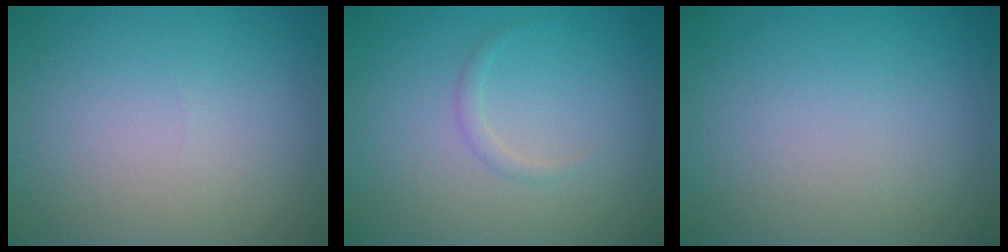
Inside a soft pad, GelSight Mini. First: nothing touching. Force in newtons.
{"total": 0.8, "press": 0.8, "slide": 0.1}
{"total": 0.0}